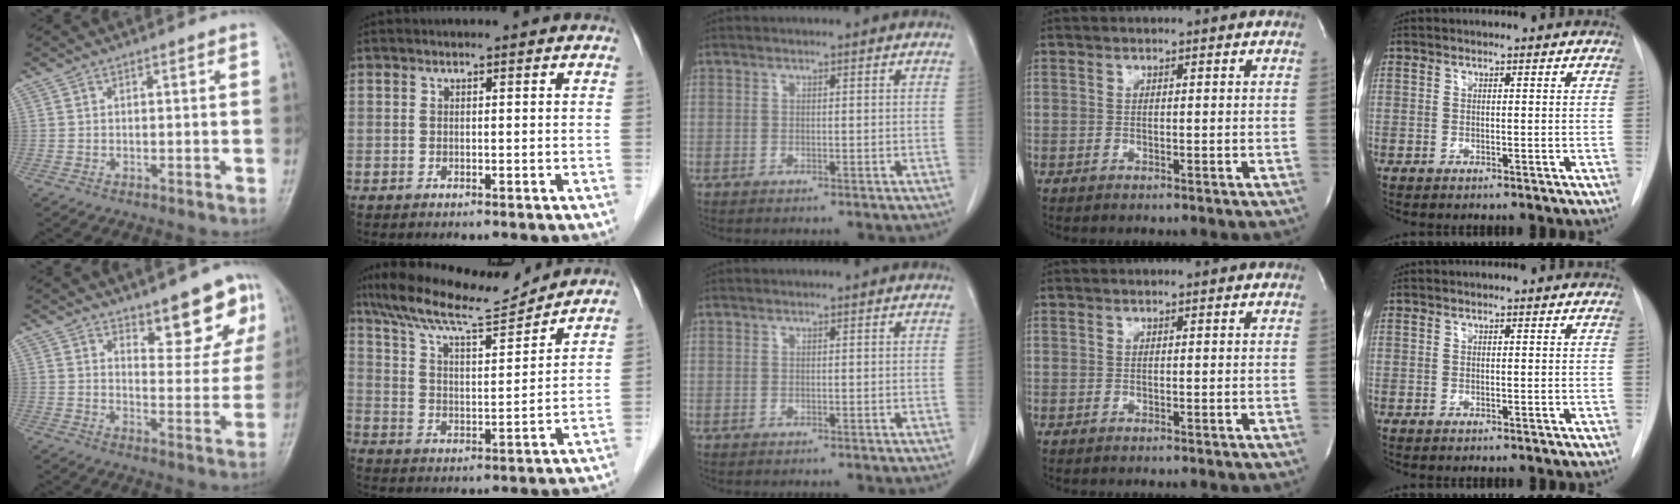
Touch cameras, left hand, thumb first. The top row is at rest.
{"thumb": {"total": 10.0, "force": [6.8, 3.6, 6.5], "torque": [-0.045, -0.048, 0.097]}, "index": {"total": 13.0, "force": [11.8, 0.8, 5.6], "torque": [-0.108, 0.007, 0.201]}}